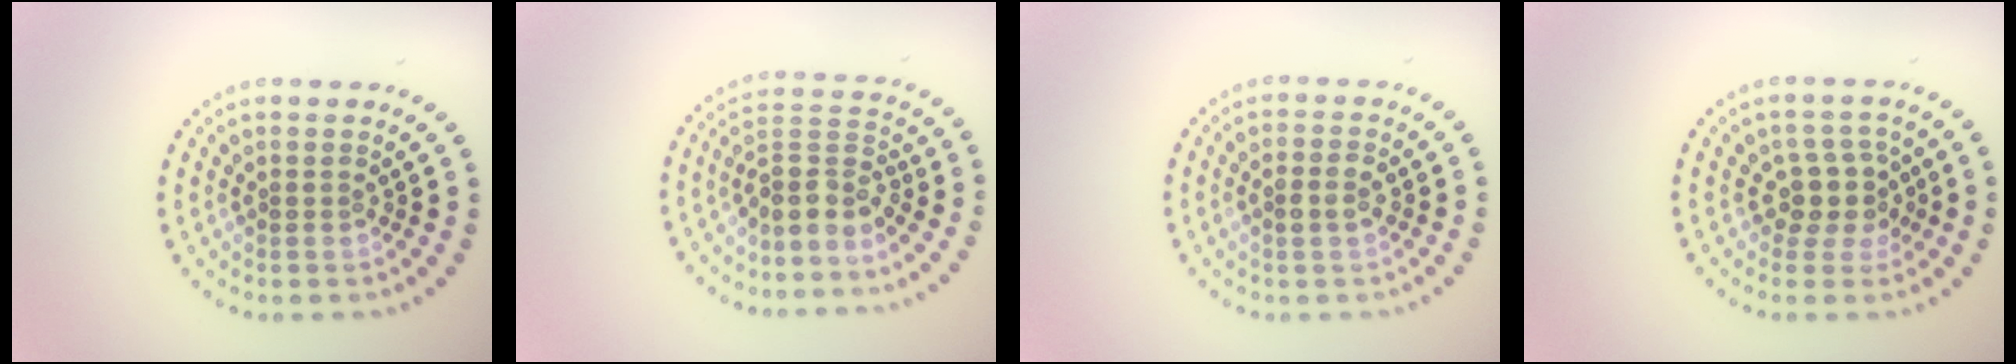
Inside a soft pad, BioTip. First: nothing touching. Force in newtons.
{"total": 3.3, "press": 2.6, "slide": 2.1}
{"total": 1.8, "press": 1.8, "slide": 0.1}
{"total": 3.0, "press": 2.5, "slide": 1.6}